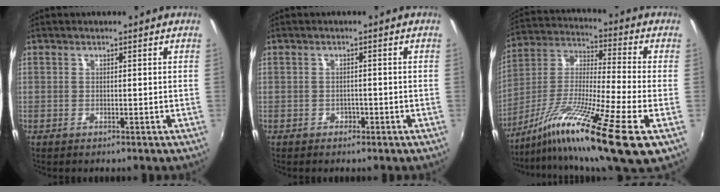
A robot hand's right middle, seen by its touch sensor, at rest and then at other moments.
{"total": 1.5, "force": [-0.9, 1.2, 0.2], "torque": [-0.005, -0.001, -0.011]}
{"total": 18.1, "force": [-9.9, 0.2, 15.1], "torque": [-0.279, -0.035, -0.193]}